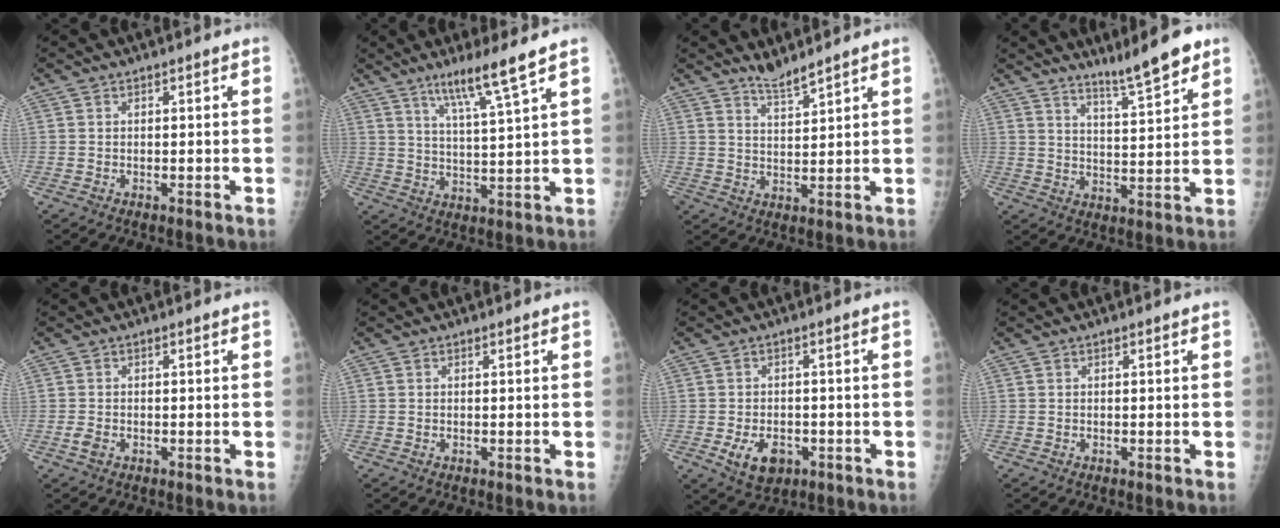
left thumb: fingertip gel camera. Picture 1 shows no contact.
{"total": 8.9, "force": [5.8, -0.3, 6.7], "torque": [-0.118, -0.034, 0.108]}
{"total": 3.8, "force": [3.6, 0.2, 1.4], "torque": [-0.020, -0.032, 0.070]}
{"total": 8.8, "force": [6.8, 0.8, 5.6], "torque": [-0.082, -0.049, 0.115]}
{"total": 1.7, "force": [-0.6, 1.2, 1.0], "torque": [-0.020, 0.000, -0.013]}
{"total": 0.0}
{"total": 6.4, "force": [-2.4, 4.3, 4.1], "torque": [-0.058, 0.007, -0.030]}
{"total": 0.0}